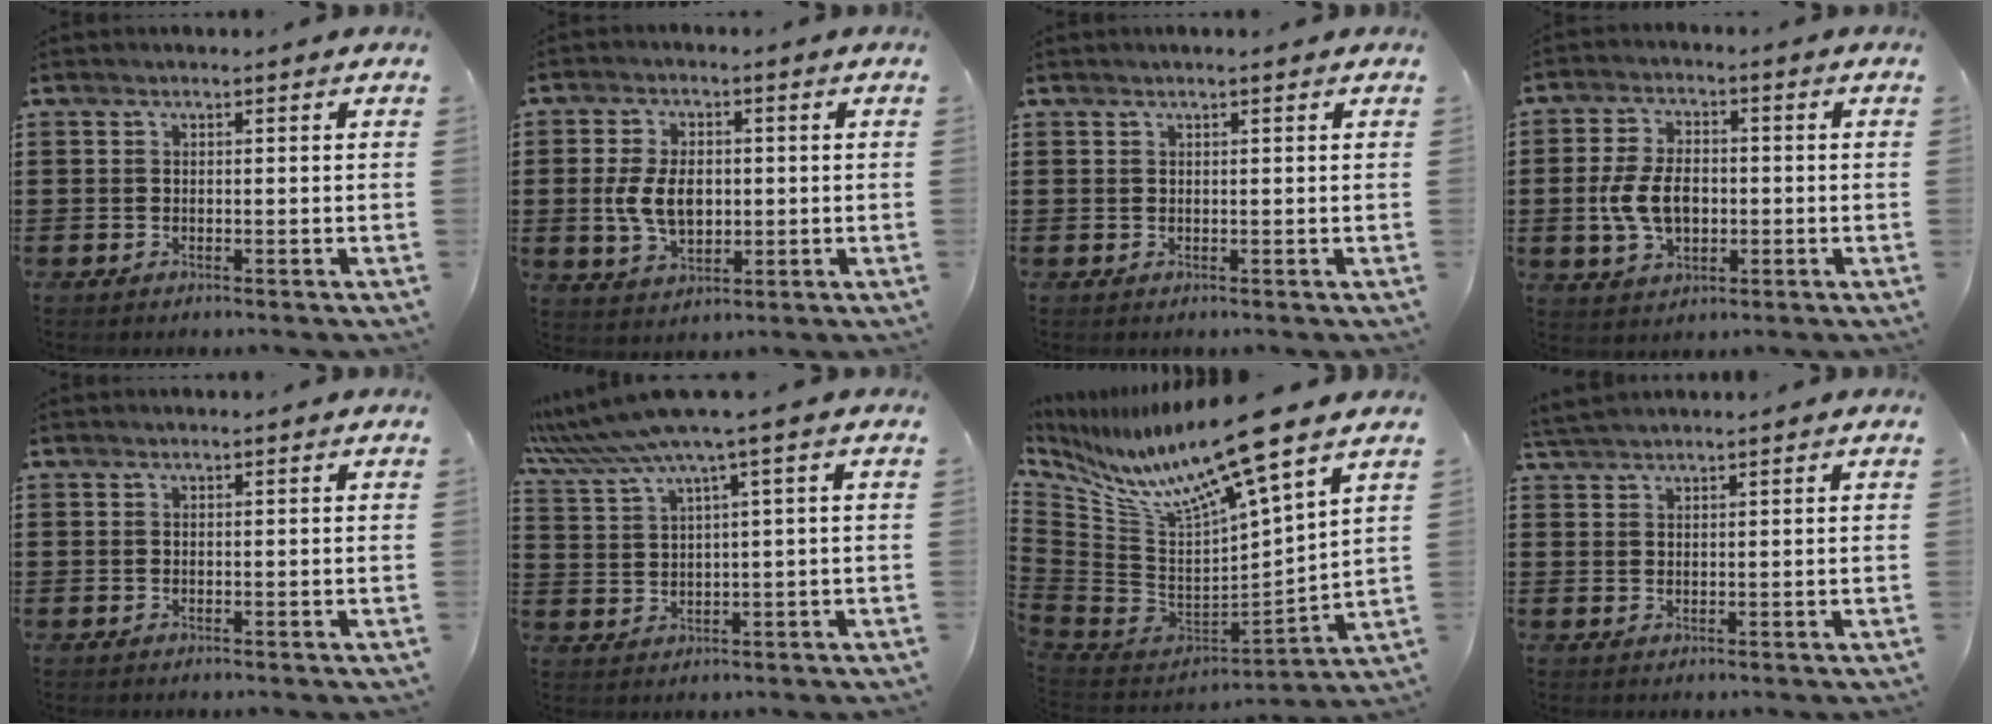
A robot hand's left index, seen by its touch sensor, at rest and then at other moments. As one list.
[{"total": 7.2, "force": [0.1, 4.4, 5.7], "torque": [-0.123, 0.003, -0.006]}, {"total": 0.6, "force": [0.4, 0.0, 0.5], "torque": [-0.009, 0.000, 0.008]}, {"total": 7.5, "force": [-0.8, 4.7, 5.9], "torque": [-0.135, 0.004, -0.019]}, {"total": 0.0}, {"total": 5.8, "force": [3.5, 0.0, 4.7], "torque": [-0.118, -0.028, 0.054]}, {"total": 12.8, "force": [8.9, 1.0, 9.1], "torque": [-0.205, -0.067, 0.135]}, {"total": 1.8, "force": [1.7, 0.0, 0.5], "torque": [-0.013, 0.001, 0.033]}]